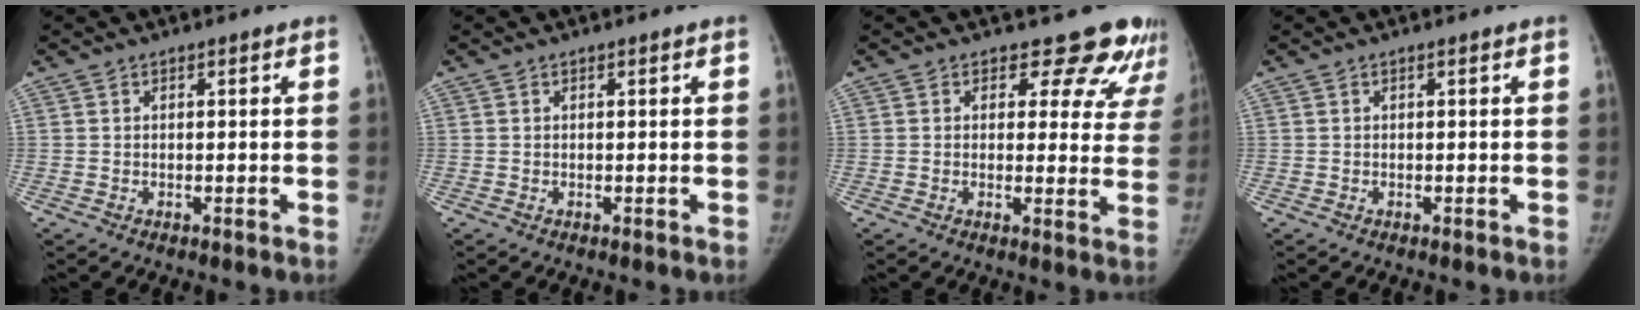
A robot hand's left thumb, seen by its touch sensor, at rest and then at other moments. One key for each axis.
{"total": 0.0}
{"total": 10.5, "fx": 9.0, "fy": 5.0, "fz": 1.8, "tx": 0.035, "ty": -0.054, "tz": 0.077}
{"total": 0.0}